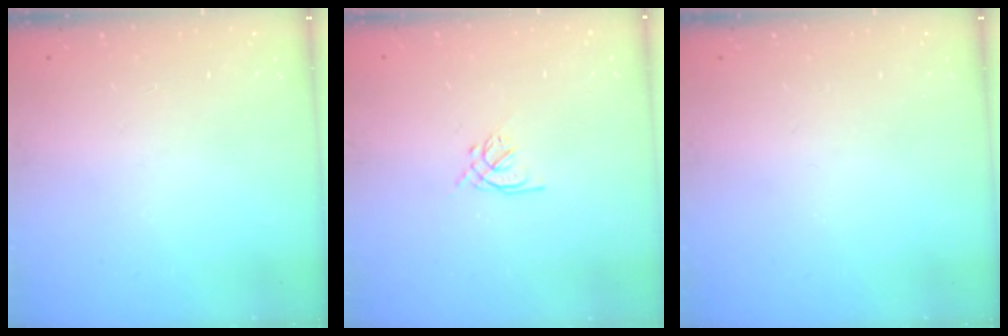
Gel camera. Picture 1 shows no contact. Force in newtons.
{"total": 1.6, "press": 1.5, "slide": 0.6}
{"total": 0.0}